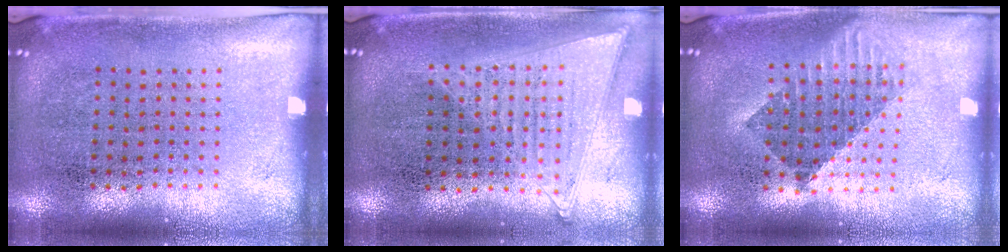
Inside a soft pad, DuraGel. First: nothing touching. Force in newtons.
{"total": 1.0, "press": 1.0, "slide": 0.4}
{"total": 1.7, "press": 1.4, "slide": 1.0}